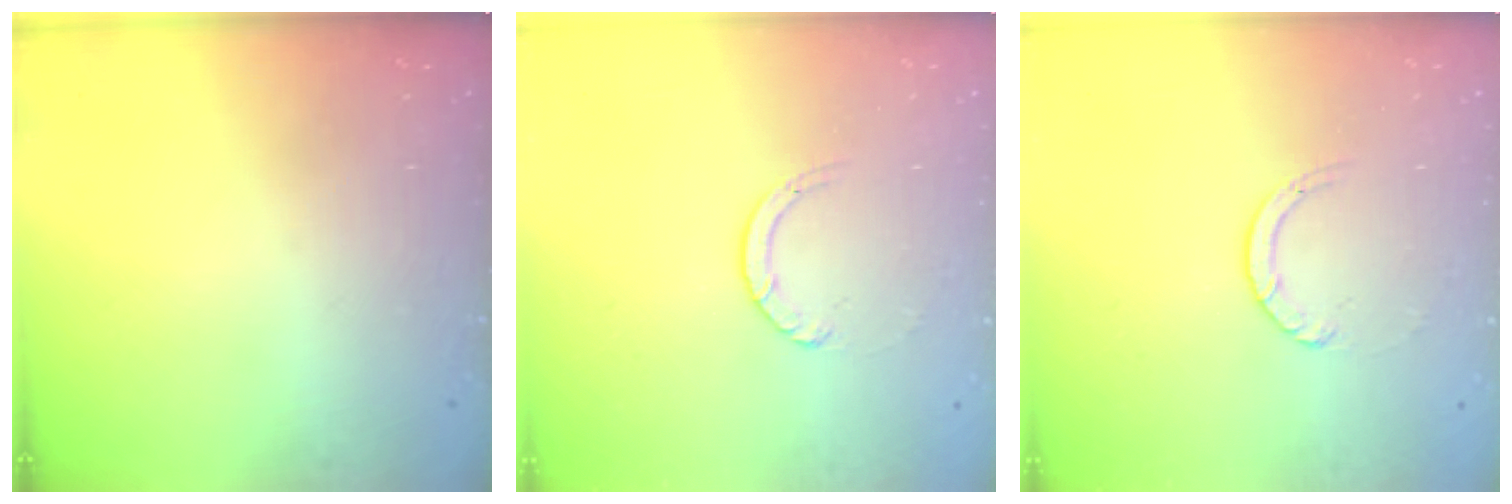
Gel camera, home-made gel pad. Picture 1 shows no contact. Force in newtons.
{"total": 2.4, "press": 2.4, "slide": 0.2}
{"total": 2.4, "press": 2.4, "slide": 0.2}